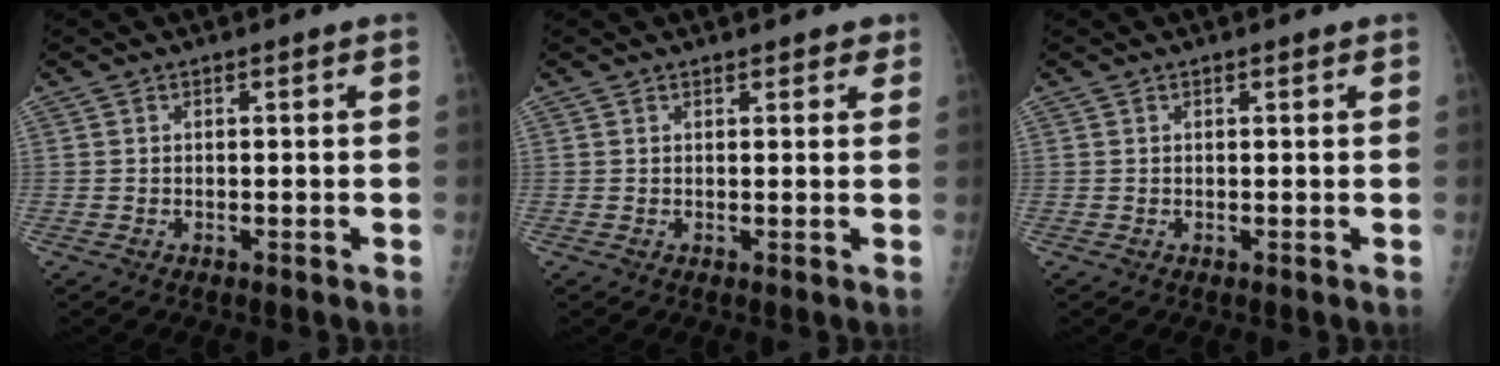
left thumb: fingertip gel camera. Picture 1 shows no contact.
{"total": 2.3, "force": [1.8, 1.0, 1.1], "torque": [0.005, -0.004, 0.017]}
{"total": 0.7, "force": [0.5, 0.2, 0.5], "torque": [-0.007, -0.001, 0.006]}